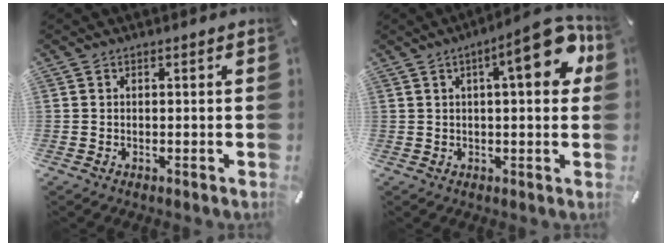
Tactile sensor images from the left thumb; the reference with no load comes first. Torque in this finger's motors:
{"motor_torque": [0.26, 0.27, 0.17, -0.28, 0.21]}